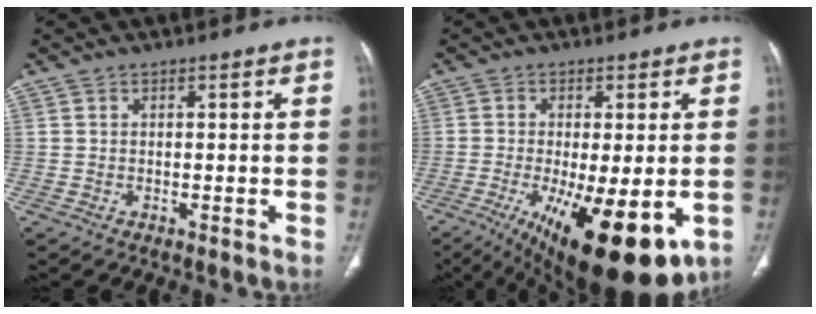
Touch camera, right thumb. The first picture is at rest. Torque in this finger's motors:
{"motor_torque": [2.00, 2.61, 0.61, -0.20, 0.41]}